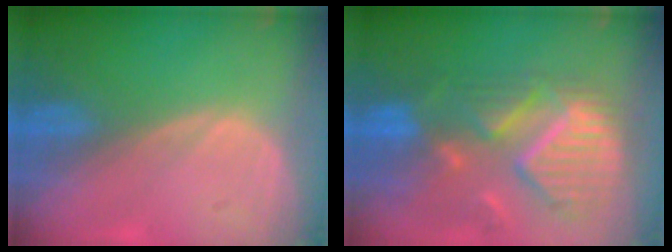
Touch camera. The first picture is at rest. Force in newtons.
{"total": 12.1, "press": 10.5, "slide": 6.0}